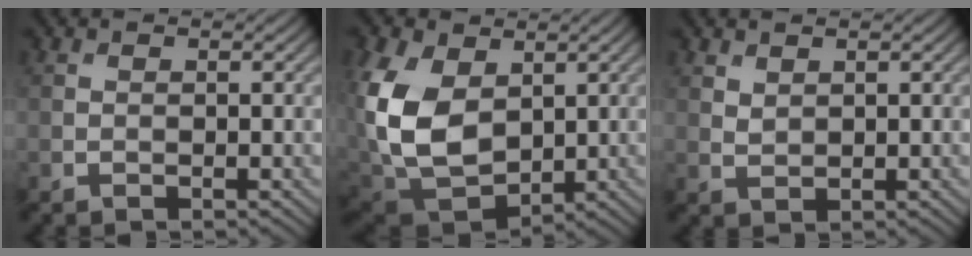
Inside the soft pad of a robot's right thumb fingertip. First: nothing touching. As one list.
[{"total": 16.0, "force": [2.8, 11.0, 11.3], "torque": [-0.284, -0.015, 0.068]}, {"total": 1.4, "force": [1.2, 0.7, 0.5], "torque": [-0.018, -0.002, 0.028]}]